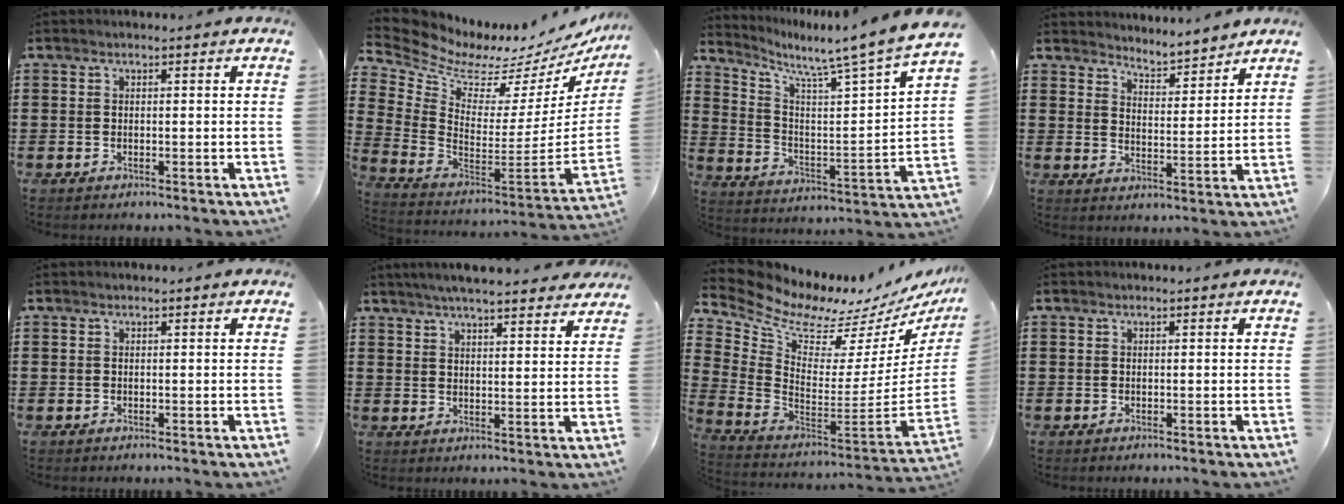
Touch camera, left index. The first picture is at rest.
{"total": 4.7, "force": [4.0, 2.2, 1.1], "torque": [-0.056, -0.057, 0.064]}
{"total": 6.1, "force": [5.3, -0.7, 2.8], "torque": [-0.072, -0.062, 0.075]}
{"total": 4.1, "force": [4.1, -0.3, -0.1], "torque": [-0.016, -0.027, 0.070]}
{"total": 0.0}
{"total": 5.2, "force": [4.9, 0.1, 1.9], "torque": [-0.051, -0.014, 0.087]}
{"total": 6.4, "force": [5.5, 2.4, 2.1], "torque": [-0.083, -0.063, 0.090]}
{"total": 0.0}